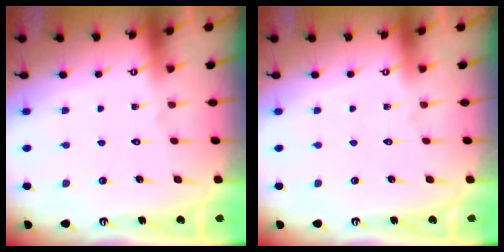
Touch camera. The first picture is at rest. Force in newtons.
{"total": 0.0}